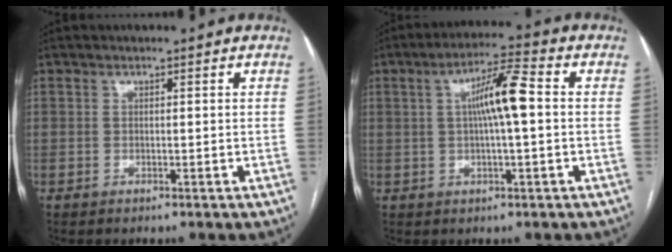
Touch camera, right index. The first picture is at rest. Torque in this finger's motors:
{"motor_torque": [0.68, -0.06, 0.37, 0.12]}